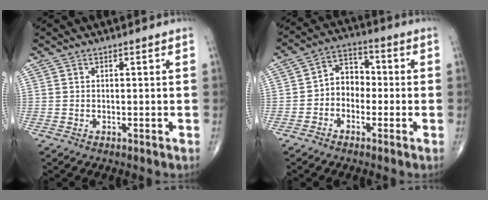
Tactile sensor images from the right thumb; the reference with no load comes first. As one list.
[{"total": 6.6, "force": [-1.7, 5.2, 3.6], "torque": [-0.031, 0.034, -0.048]}]